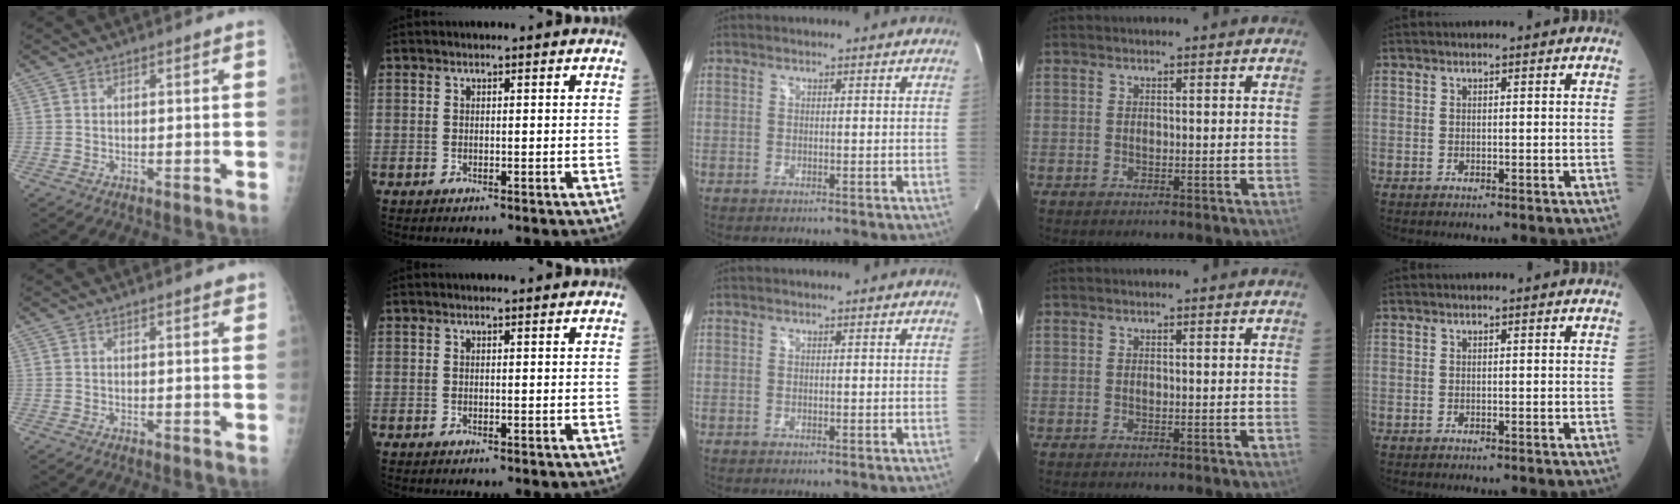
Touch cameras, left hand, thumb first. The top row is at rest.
{"thumb": {"total": 2.1, "force": [1.7, 0.5, 1.2], "torque": [-0.009, -0.003, 0.019]}, "index": {"total": 1.2, "force": [1.2, 0.1, 0.3], "torque": [-0.005, 0.009, 0.015]}}